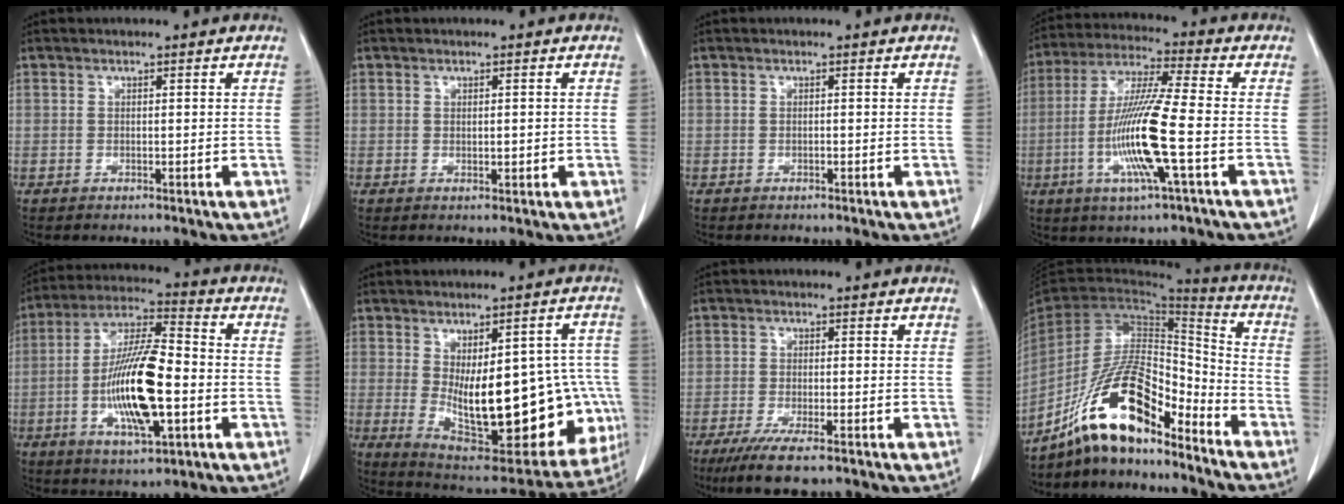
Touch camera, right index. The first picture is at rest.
{"total": 0.8, "force": [0.0, 0.4, 0.7], "torque": [-0.013, 0.000, 0.004]}
{"total": 0.0}
{"total": 13.6, "force": [-3.3, -0.2, 13.2], "torque": [-0.272, -0.009, -0.070]}
{"total": 15.5, "force": [-3.2, 3.4, 14.8], "torque": [-0.288, 0.001, -0.054]}
{"total": 23.4, "force": [-2.9, 9.6, 21.1], "torque": [-0.263, 0.003, -0.005]}
{"total": 7.4, "force": [-5.3, 1.1, 5.1], "torque": [-0.087, -0.019, -0.085]}
{"total": 14.8, "force": [-11.0, 4.0, 9.1], "torque": [-0.167, 0.028, -0.196]}